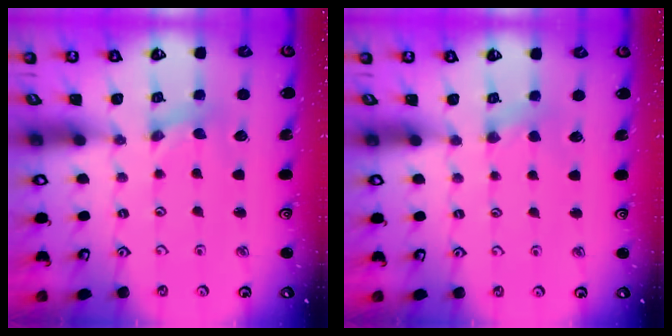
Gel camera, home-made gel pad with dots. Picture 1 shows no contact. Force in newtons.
{"total": 1.6, "press": 1.5, "slide": 0.4}